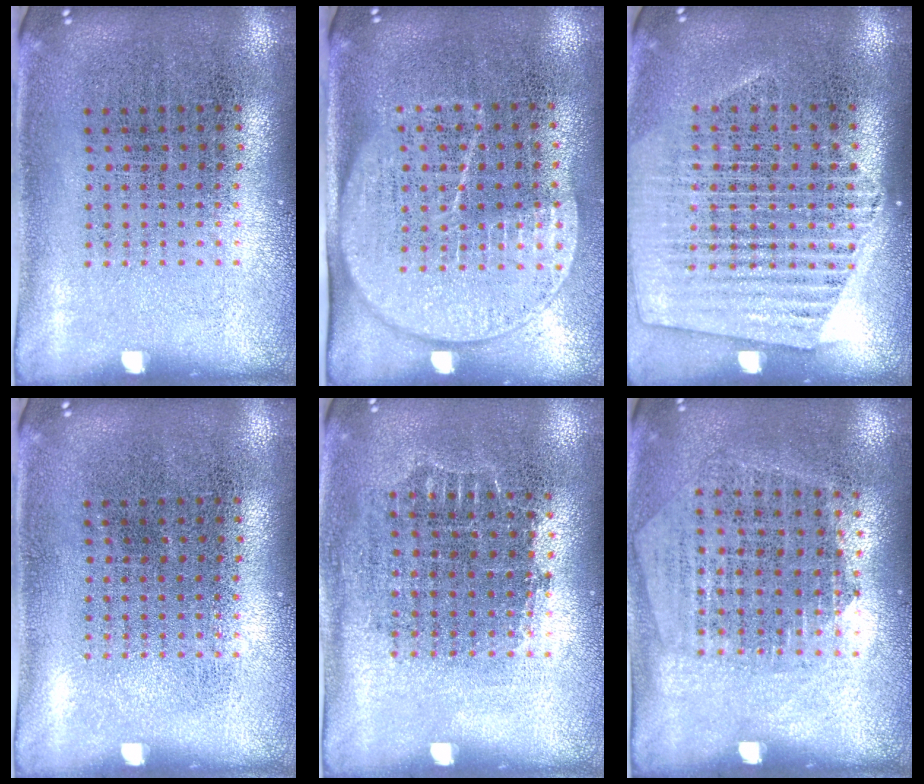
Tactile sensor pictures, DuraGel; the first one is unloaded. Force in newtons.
{"total": 1.8, "press": 1.5, "slide": 1.0}
{"total": 1.5, "press": 1.5, "slide": 0.4}
{"total": 0.0}
{"total": 0.7, "press": 0.7, "slide": 0.2}
{"total": 1.3, "press": 1.2, "slide": 0.6}